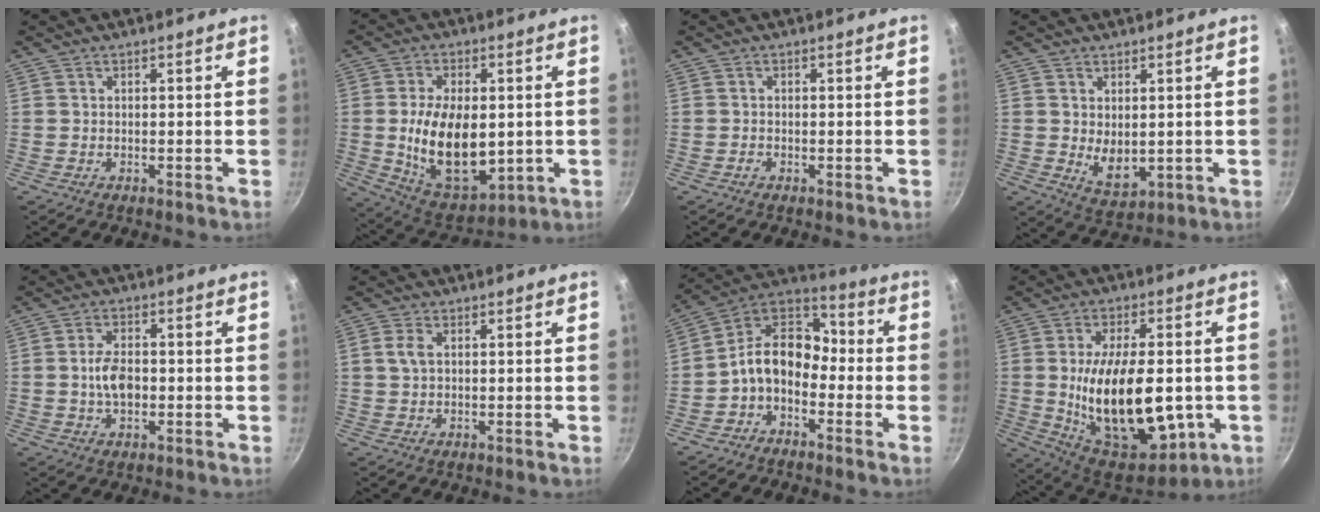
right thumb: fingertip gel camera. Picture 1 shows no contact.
{"total": 17.9, "force": [-0.5, 10.5, 14.4], "torque": [-0.226, -0.019, 0.008]}
{"total": 0.6, "force": [-0.3, 0.4, 0.3], "torque": [-0.005, 0.002, -0.009]}
{"total": 5.9, "force": [0.7, 3.7, 4.6], "torque": [-0.063, -0.020, 0.025]}
{"total": 5.9, "force": [-0.7, 3.5, 4.7], "torque": [-0.078, 0.010, -0.014]}
{"total": 2.9, "force": [0.7, 1.8, 2.1], "torque": [-0.044, 0.004, 0.011]}
{"total": 12.1, "force": [-3.5, 8.4, 8.0], "torque": [-0.114, 0.066, -0.095]}
{"total": 24.4, "force": [-2.7, 12.5, 20.8], "torque": [-0.322, -0.006, -0.023]}